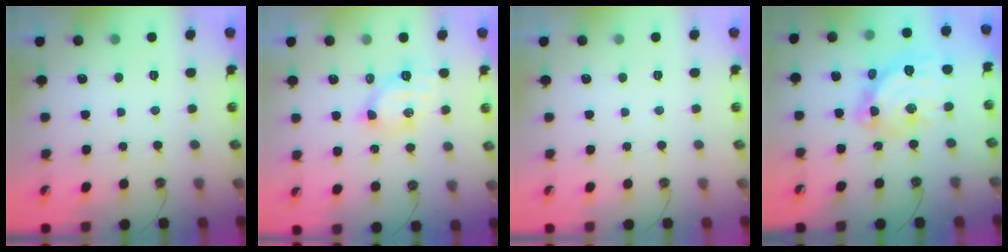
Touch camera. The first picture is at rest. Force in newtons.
{"total": 7.0, "press": 6.9, "slide": 0.6}
{"total": 0.0}
{"total": 15.6, "press": 15.5, "slide": 1.3}